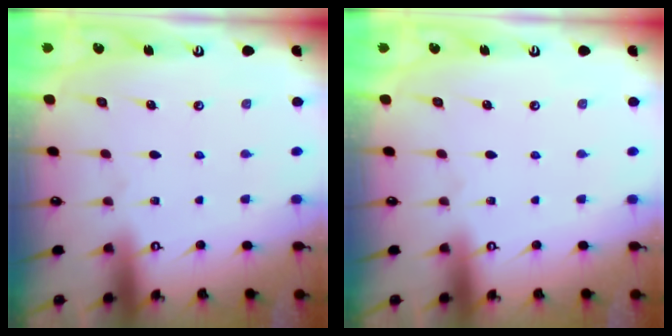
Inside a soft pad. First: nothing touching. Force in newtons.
{"total": 0.0}